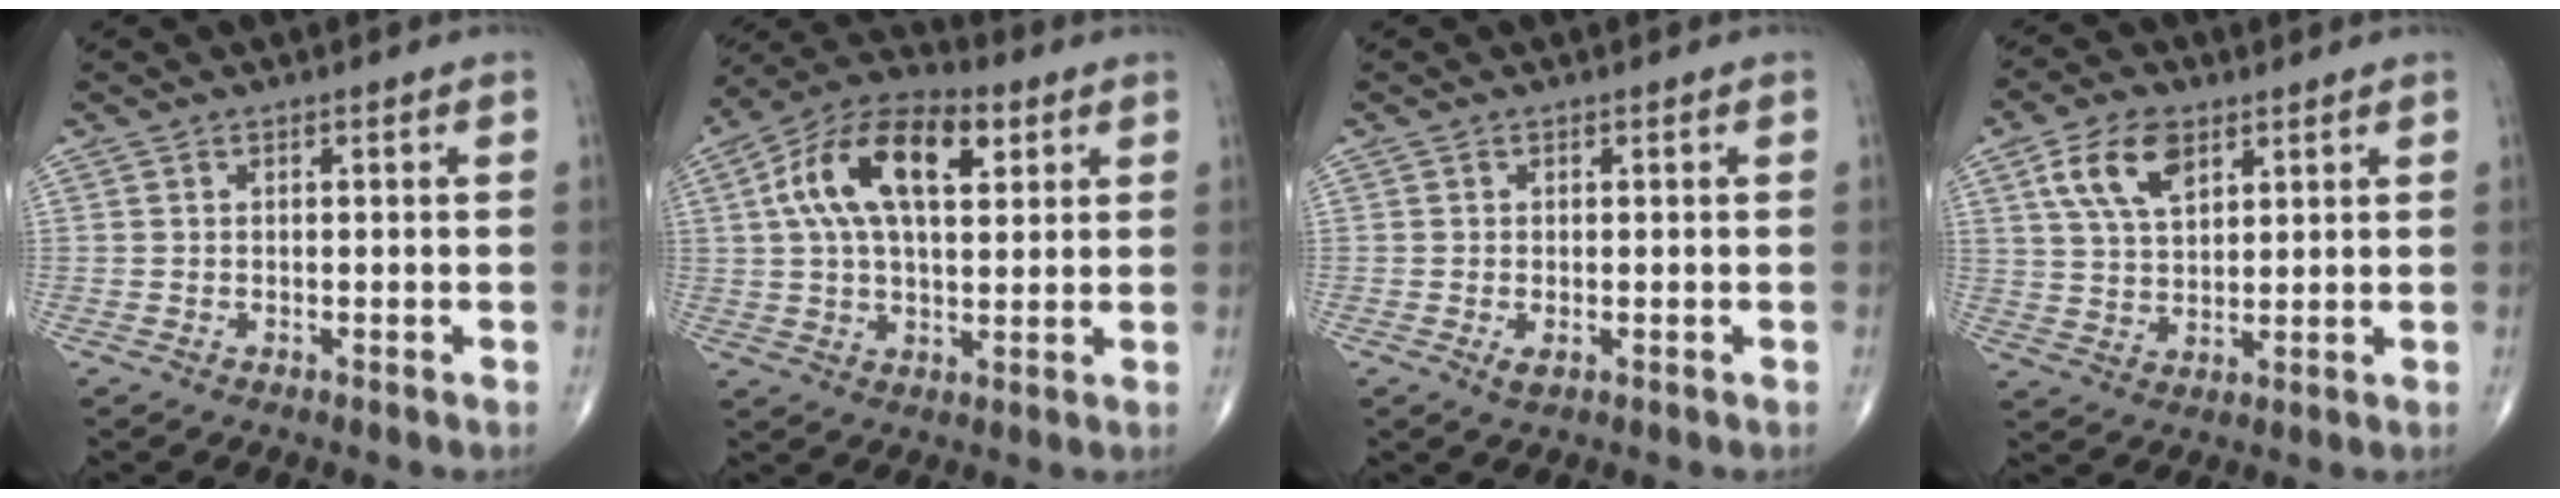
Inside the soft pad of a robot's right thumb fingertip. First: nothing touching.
{"total": 17.0, "force": [5.2, 8.8, 13.6], "torque": [-0.229, 0.018, 0.083]}
{"total": 1.4, "force": [-0.4, 0.6, 1.2], "torque": [-0.023, -0.004, -0.006]}
{"total": 9.8, "force": [4.6, 5.5, 6.7], "torque": [-0.114, -0.011, 0.089]}